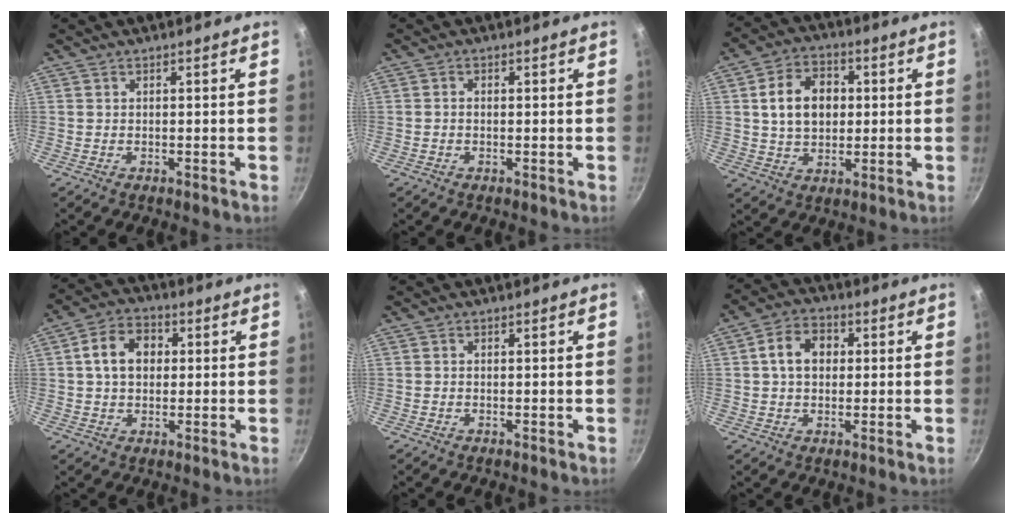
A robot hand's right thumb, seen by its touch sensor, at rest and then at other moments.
{"total": 1.0, "force": [-0.1, 0.7, 0.6], "torque": [-0.011, 0.004, -0.003]}
{"total": 11.4, "force": [1.5, 8.4, 7.6], "torque": [-0.102, 0.011, 0.021]}
{"total": 9.2, "force": [1.4, 6.9, 5.9], "torque": [-0.076, 0.017, 0.013]}
{"total": 0.0}
{"total": 8.0, "force": [1.2, 6.1, 5.1], "torque": [-0.064, 0.015, 0.010]}